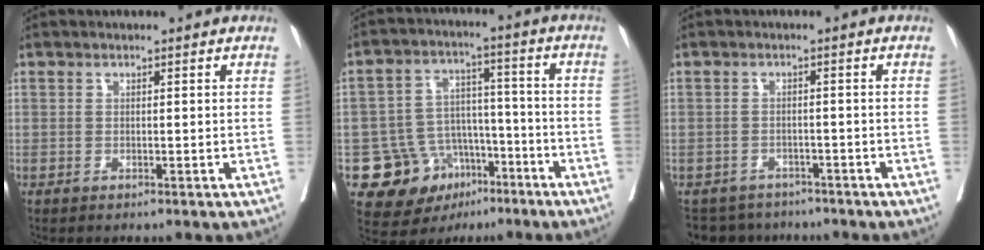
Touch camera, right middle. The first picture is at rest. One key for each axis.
{"total": 11.4, "fx": -6.1, "fy": 8.8, "fz": 4.0, "tx": -0.057, "ty": 0.039, "tz": -0.088}
{"total": 6.7, "fx": -6.1, "fy": 2.8, "fz": 0.1, "tx": 0.003, "ty": 0.002, "tz": -0.090}